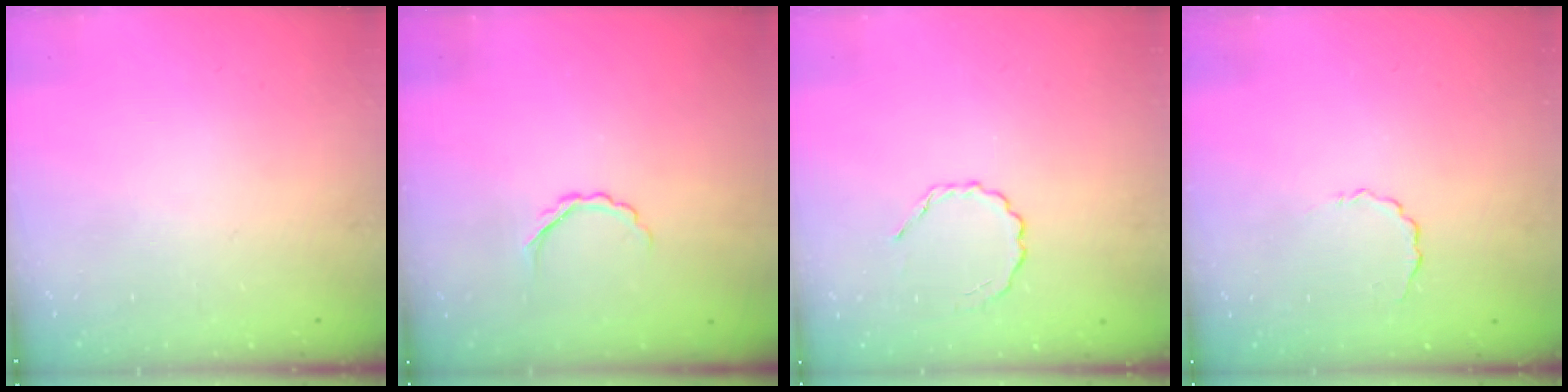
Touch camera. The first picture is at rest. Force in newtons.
{"total": 2.7, "press": 2.6, "slide": 0.8}
{"total": 2.5, "press": 2.3, "slide": 0.9}
{"total": 2.6, "press": 2.5, "slide": 0.8}